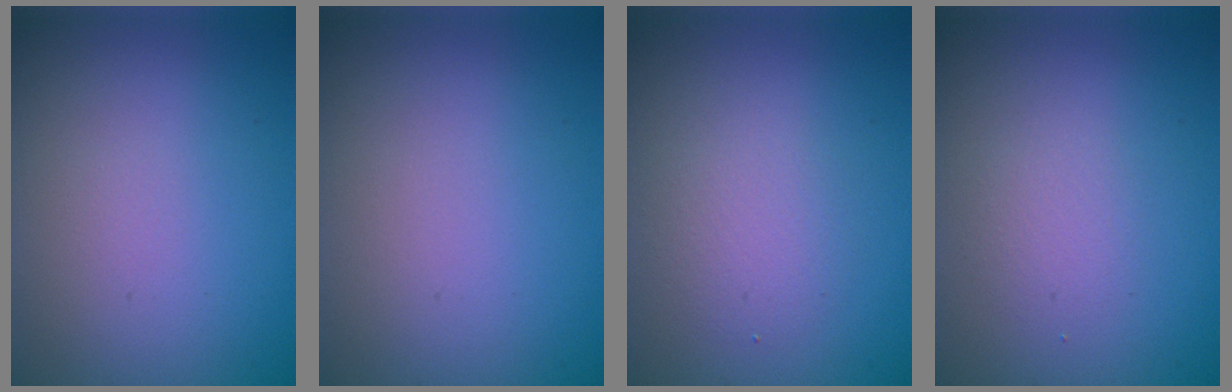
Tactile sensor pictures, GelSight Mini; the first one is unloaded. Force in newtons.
{"total": 0.0}
{"total": 2.1, "press": 2.1, "slide": 0.1}
{"total": 1.3, "press": 1.3, "slide": 0.1}